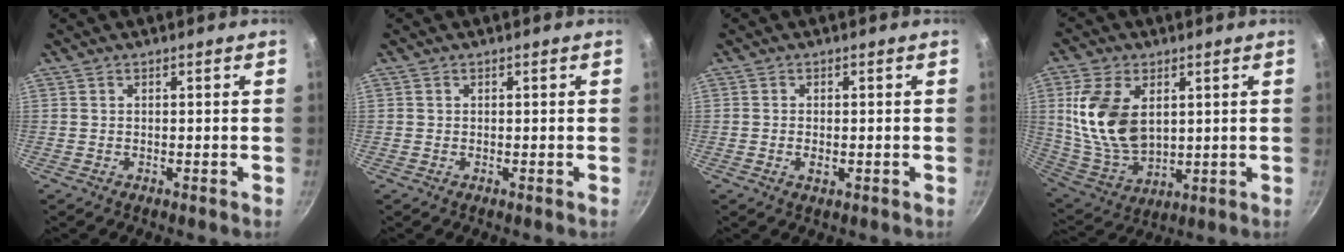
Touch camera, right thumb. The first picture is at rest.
{"total": 0.0}
{"total": 2.0, "force": [-0.4, 1.1, 1.6], "torque": [-0.030, -0.001, -0.008]}
{"total": 16.2, "force": [3.0, 10.6, 11.9], "torque": [-0.209, -0.019, 0.074]}